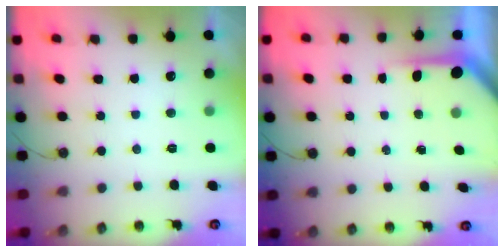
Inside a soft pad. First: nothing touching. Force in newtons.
{"total": 3.9, "press": 3.9, "slide": 0.3}